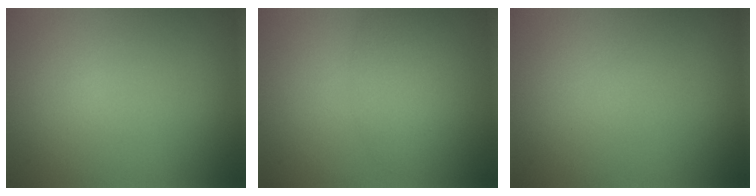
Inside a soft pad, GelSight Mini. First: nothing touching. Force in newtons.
{"total": 3.0, "press": 3.0, "slide": 0.1}
{"total": 0.0}